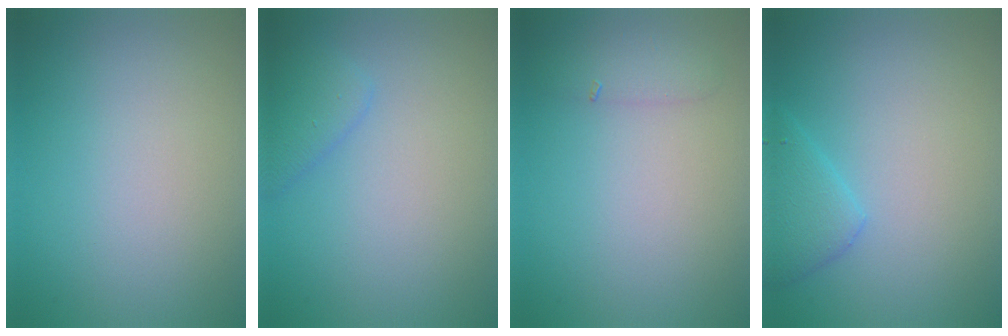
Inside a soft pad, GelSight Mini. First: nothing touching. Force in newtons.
{"total": 1.9, "press": 1.9, "slide": 0.1}
{"total": 1.4, "press": 1.4, "slide": 0.1}
{"total": 2.4, "press": 2.4, "slide": 0.2}